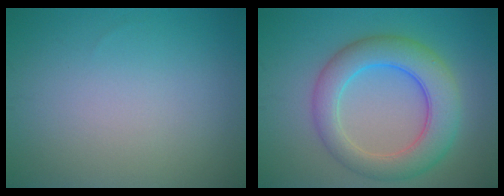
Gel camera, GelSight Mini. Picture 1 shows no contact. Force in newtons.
{"total": 6.8, "press": 6.8, "slide": 0.3}